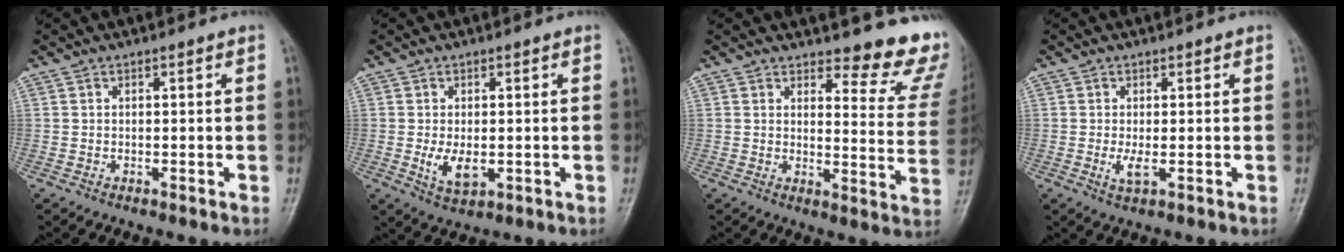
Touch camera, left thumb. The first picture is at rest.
{"total": 4.7, "force": [-0.5, 2.6, 3.8], "torque": [-0.066, -0.010, -0.002]}
{"total": 13.4, "force": [11.8, 3.8, 5.1], "torque": [-0.018, -0.117, 0.119]}
{"total": 2.3, "force": [-0.2, 0.9, 2.1], "torque": [-0.048, -0.007, -0.002]}